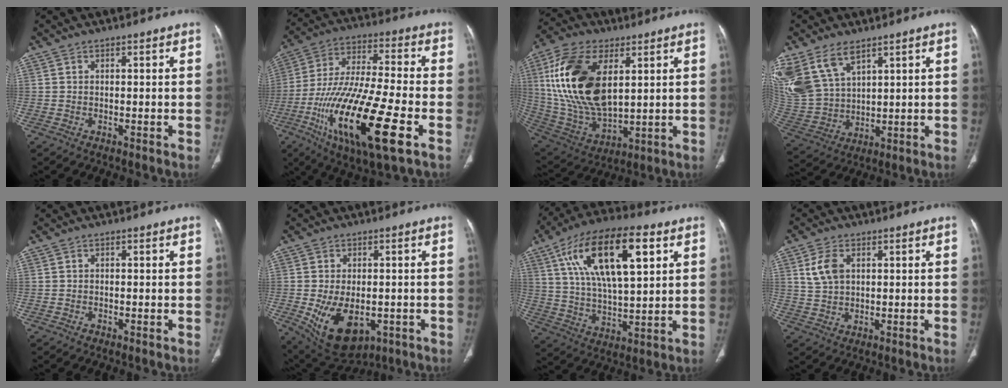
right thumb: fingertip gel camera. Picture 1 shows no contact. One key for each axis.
{"total": 24.9, "fx": -8.9, "fy": 6.6, "fz": 22.3, "tx": -0.470, "ty": -0.003, "tz": -0.154}
{"total": 22.5, "fx": 5.9, "fy": 11.9, "fz": 18.2, "tx": -0.359, "ty": -0.024, "tz": 0.115}
{"total": 15.4, "fx": 8.6, "fy": 8.9, "fz": 9.1, "tx": -0.196, "ty": -0.023, "tz": 0.193}
{"total": 0.5, "fx": -0.4, "fy": 0.4, "fz": 0.1, "tx": -0.001, "ty": 0.001, "tz": -0.009}
{"total": 12.6, "fx": -3.5, "fy": 7.7, "fz": 9.4, "tx": -0.146, "ty": -0.002, "tz": -0.033}
{"total": 21.5, "fx": 8.2, "fy": 8.7, "fz": 17.9, "tx": -0.304, "ty": -0.008, "tz": 0.142}
{"total": 5.4, "fx": 1.7, "fy": 3.4, "fz": 3.8, "tx": -0.073, "ty": 0.000, "tz": 0.038}